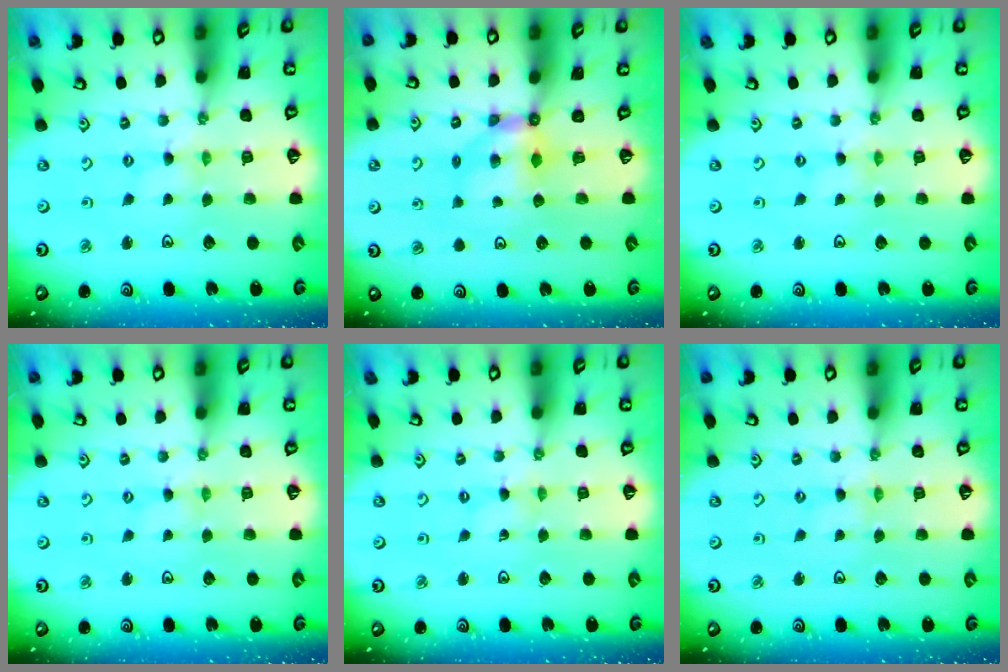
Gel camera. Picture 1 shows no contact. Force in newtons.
{"total": 5.4, "press": 5.4, "slide": 0.3}
{"total": 0.0}
{"total": 0.0}
{"total": 0.0}
{"total": 0.0}